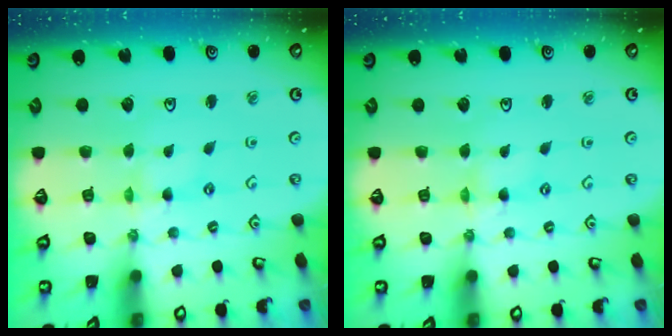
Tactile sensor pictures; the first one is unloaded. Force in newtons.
{"total": 0.0}